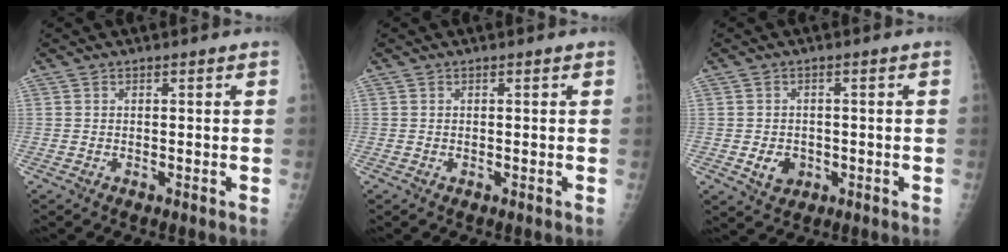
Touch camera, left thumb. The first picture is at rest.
{"total": 0.0}
{"total": 3.9, "force": [-0.8, 3.2, 2.0], "torque": [-0.018, 0.002, -0.003]}